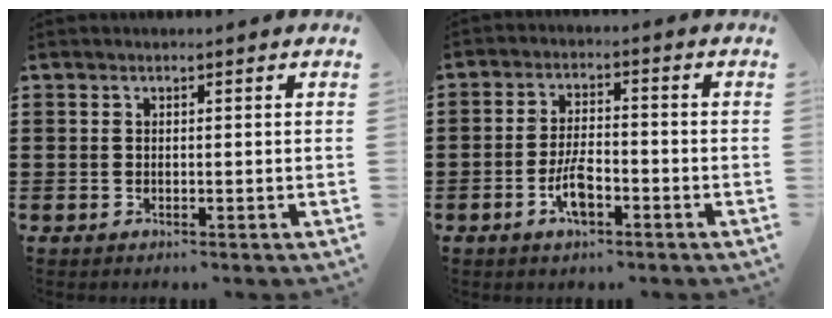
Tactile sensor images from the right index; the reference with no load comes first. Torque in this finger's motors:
{"motor_torque": [2.14, 0.00, 0.18, 0.06]}